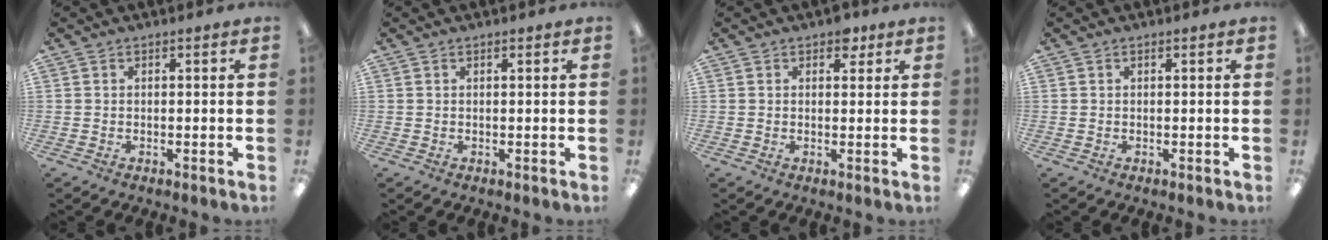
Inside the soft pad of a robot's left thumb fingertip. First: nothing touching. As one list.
[{"total": 0.0}, {"total": 3.2, "force": [2.1, 1.9, 1.5], "torque": [-0.010, -0.006, 0.033]}, {"total": 0.0}]